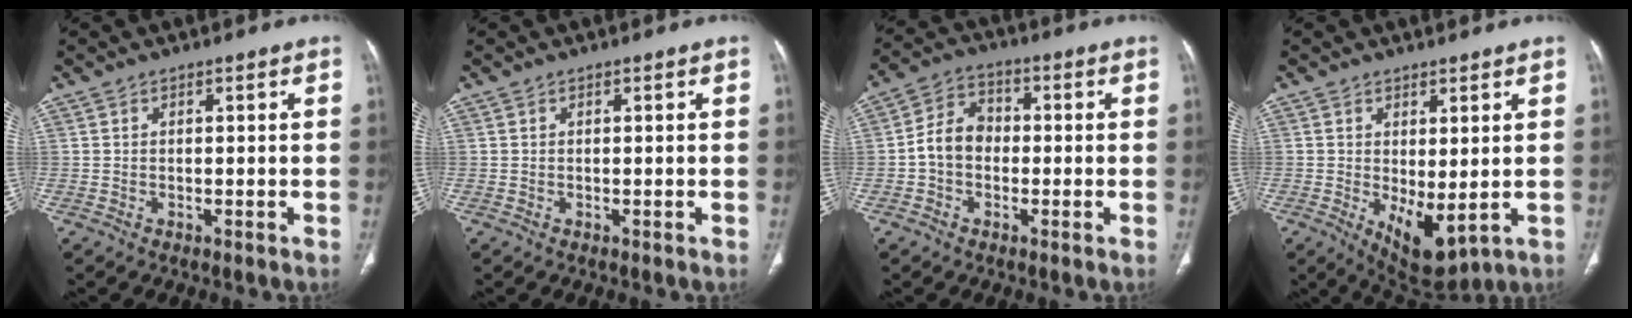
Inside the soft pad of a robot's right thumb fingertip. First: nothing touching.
{"total": 0.0}
{"total": 7.3, "force": [-1.0, 5.7, 4.4], "torque": [-0.066, 0.027, -0.032]}
{"total": 7.8, "force": [-0.9, 3.6, 6.9], "torque": [-0.099, -0.019, 0.005]}